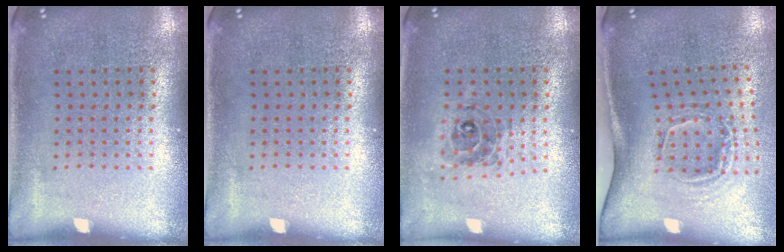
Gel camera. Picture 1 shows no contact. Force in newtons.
{"total": 0.0}
{"total": 0.7, "press": 0.7, "slide": 0.1}
{"total": 2.1, "press": 1.3, "slide": 1.6}